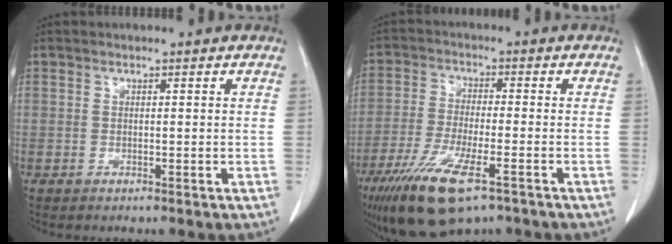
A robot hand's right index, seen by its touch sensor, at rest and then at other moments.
{"total": 12.4, "force": [-7.4, 2.8, 9.5], "torque": [-0.182, -0.028, -0.126]}